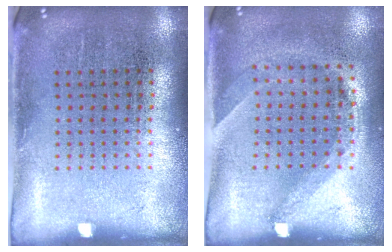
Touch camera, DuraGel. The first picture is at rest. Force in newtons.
{"total": 1.4, "press": 1.1, "slide": 0.9}